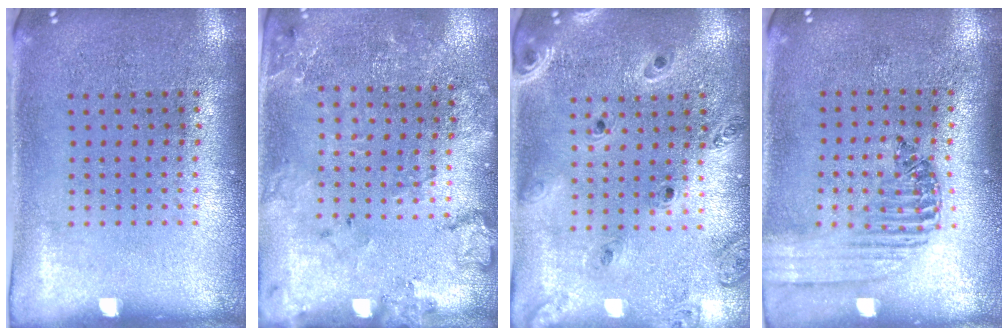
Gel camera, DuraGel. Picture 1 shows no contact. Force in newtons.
{"total": 1.8, "press": 1.7, "slide": 0.5}
{"total": 1.4, "press": 1.4, "slide": 0.2}
{"total": 1.4, "press": 1.4, "slide": 0.4}